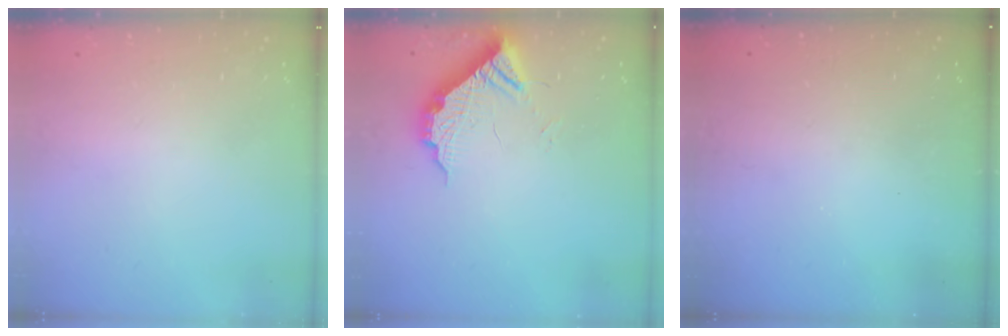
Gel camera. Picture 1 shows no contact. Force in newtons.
{"total": 10.8, "press": 10.8, "slide": 0.3}
{"total": 2.9, "press": 2.9, "slide": 0.2}